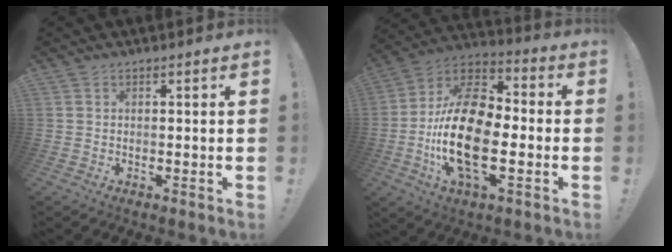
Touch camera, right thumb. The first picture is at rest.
{"total": 22.8, "force": [-4.3, 11.8, 19.0], "torque": [-0.377, 0.019, -0.068]}